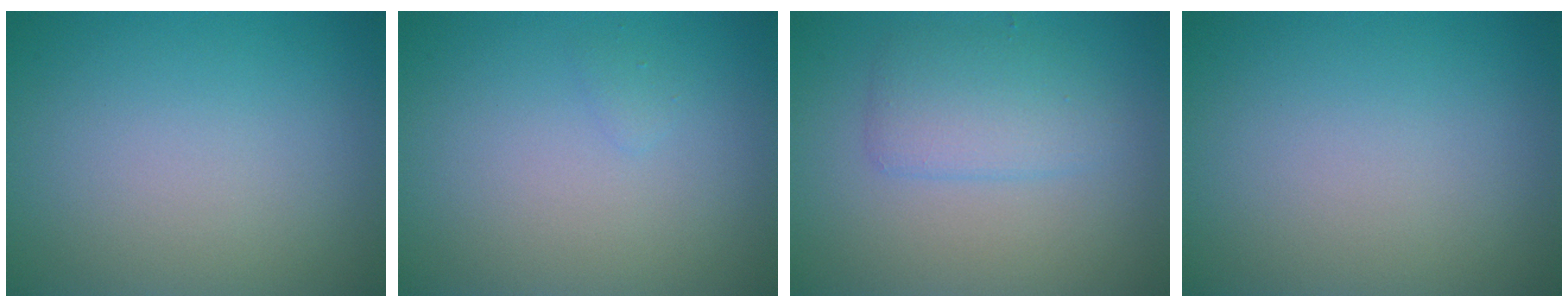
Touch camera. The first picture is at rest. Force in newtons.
{"total": 0.5, "press": 0.5, "slide": 0.1}
{"total": 2.9, "press": 2.9, "slide": 0.2}
{"total": 0.0}